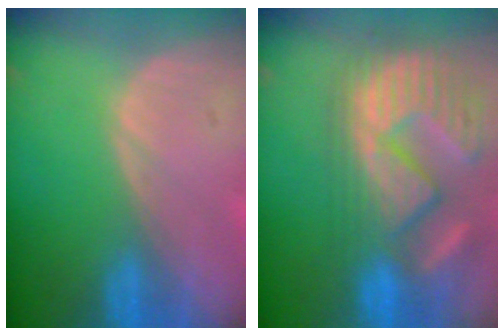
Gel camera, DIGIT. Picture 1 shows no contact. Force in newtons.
{"total": 13.9, "press": 12.0, "slide": 7.0}